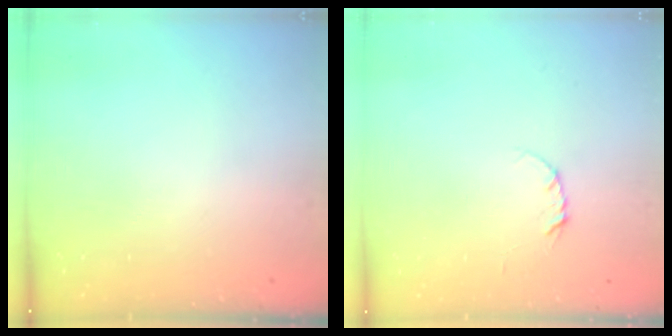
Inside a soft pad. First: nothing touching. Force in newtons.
{"total": 3.7, "press": 3.7, "slide": 0.4}